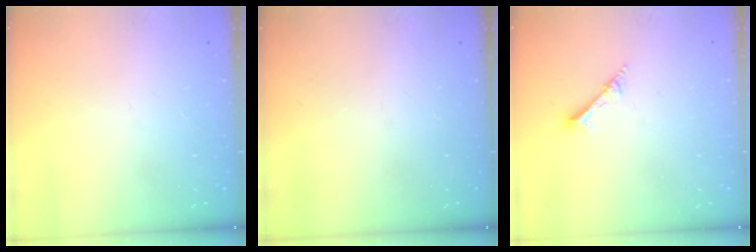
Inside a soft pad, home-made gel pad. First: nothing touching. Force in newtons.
{"total": 0.0}
{"total": 2.0, "press": 2.0, "slide": 0.1}